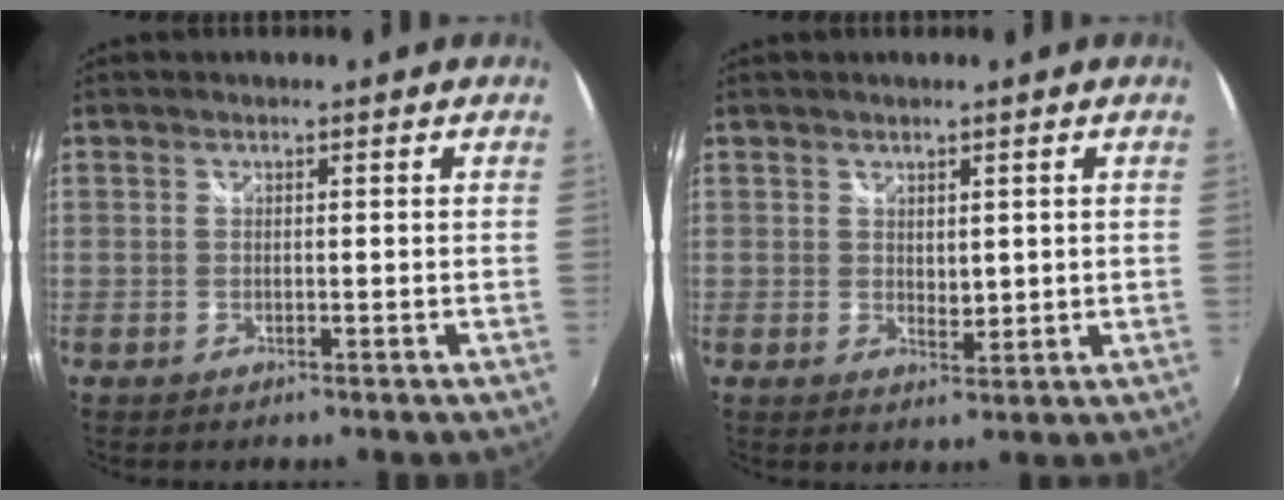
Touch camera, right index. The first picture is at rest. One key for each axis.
{"total": 2.4, "fx": 0.9, "fy": 1.5, "fz": 1.7, "tx": -0.024, "ty": -0.003, "tz": 0.017}